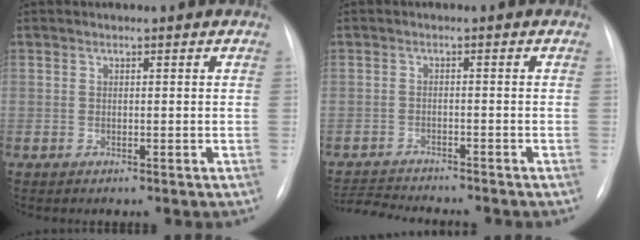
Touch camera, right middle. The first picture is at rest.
{"total": 7.6, "force": [-7.3, 0.1, 1.8], "torque": [-0.028, -0.008, -0.117]}